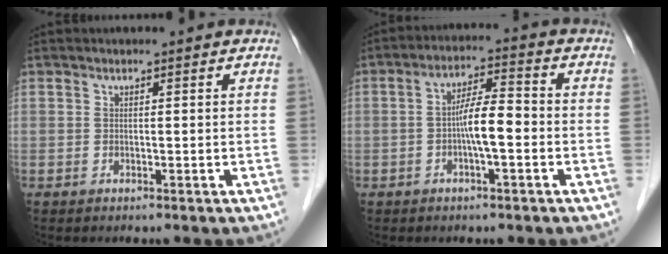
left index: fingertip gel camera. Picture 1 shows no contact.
{"total": 6.2, "force": [-1.4, 0.9, 6.0], "torque": [-0.110, 0.012, -0.027]}